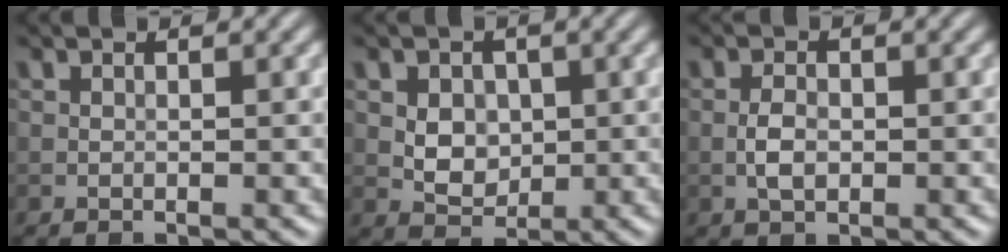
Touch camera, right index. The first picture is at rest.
{"total": 3.4, "force": [0.5, 2.6, 2.1], "torque": [-0.032, 0.000, 0.008]}
{"total": 2.0, "force": [-0.4, 1.1, 1.6], "torque": [-0.031, 0.003, -0.012]}